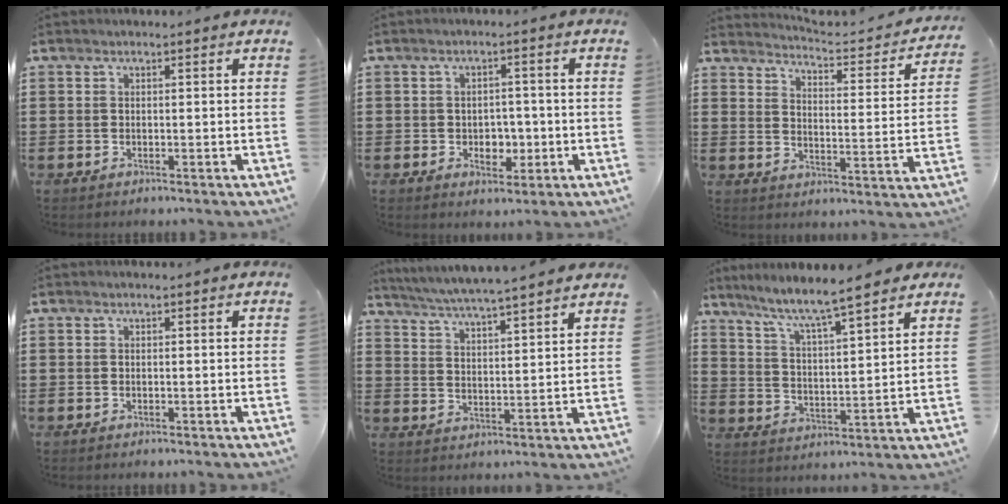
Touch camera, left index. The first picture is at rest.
{"total": 3.2, "force": [-0.5, 2.5, 1.9], "torque": [-0.037, 0.002, -0.015]}
{"total": 3.3, "force": [3.1, -0.3, 0.8], "torque": [-0.030, -0.035, 0.043]}
{"total": 0.0}
{"total": 4.6, "force": [4.3, -0.7, 1.2], "torque": [-0.044, -0.033, 0.071]}
{"total": 5.9, "force": [5.3, -0.2, 2.7], "torque": [-0.077, -0.035, 0.083]}